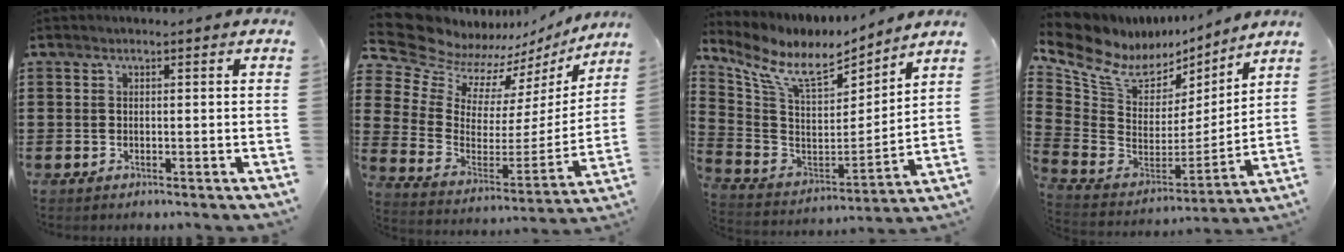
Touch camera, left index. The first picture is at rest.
{"total": 9.6, "force": [8.7, 3.8, 1.3], "torque": [-0.085, -0.072, 0.155]}
{"total": 10.1, "force": [7.7, 3.7, 5.4], "torque": [-0.141, -0.043, 0.134]}
{"total": 8.2, "force": [6.0, 4.6, 3.1], "torque": [-0.103, -0.042, 0.106]}